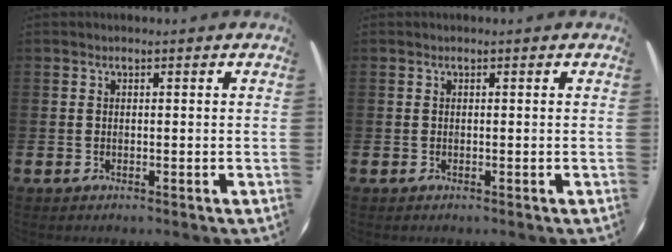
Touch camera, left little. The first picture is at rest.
{"total": 0.0}